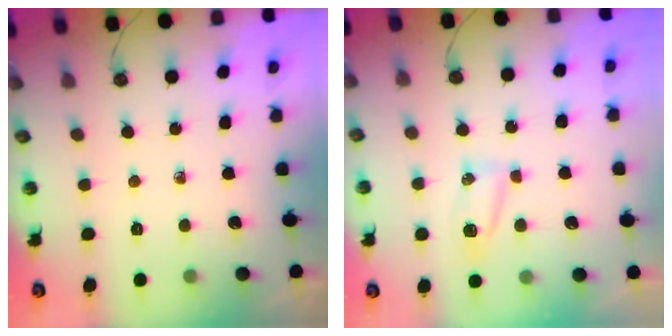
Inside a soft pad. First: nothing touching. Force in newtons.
{"total": 5.8, "press": 5.6, "slide": 1.6}